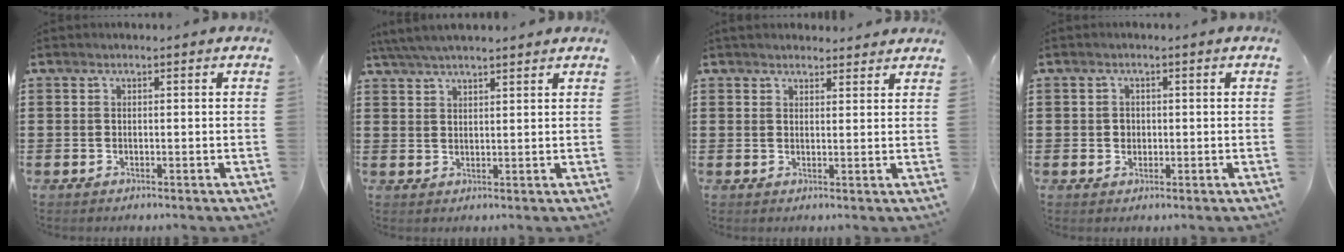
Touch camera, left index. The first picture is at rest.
{"total": 4.3, "force": [3.8, 0.4, 1.9], "torque": [-0.048, -0.002, 0.070]}
{"total": 2.2, "force": [2.2, 0.4, 0.2], "torque": [-0.008, 0.000, 0.042]}
{"total": 1.4, "force": [0.1, 1.3, 0.5], "torque": [-0.013, 0.008, 0.000]}